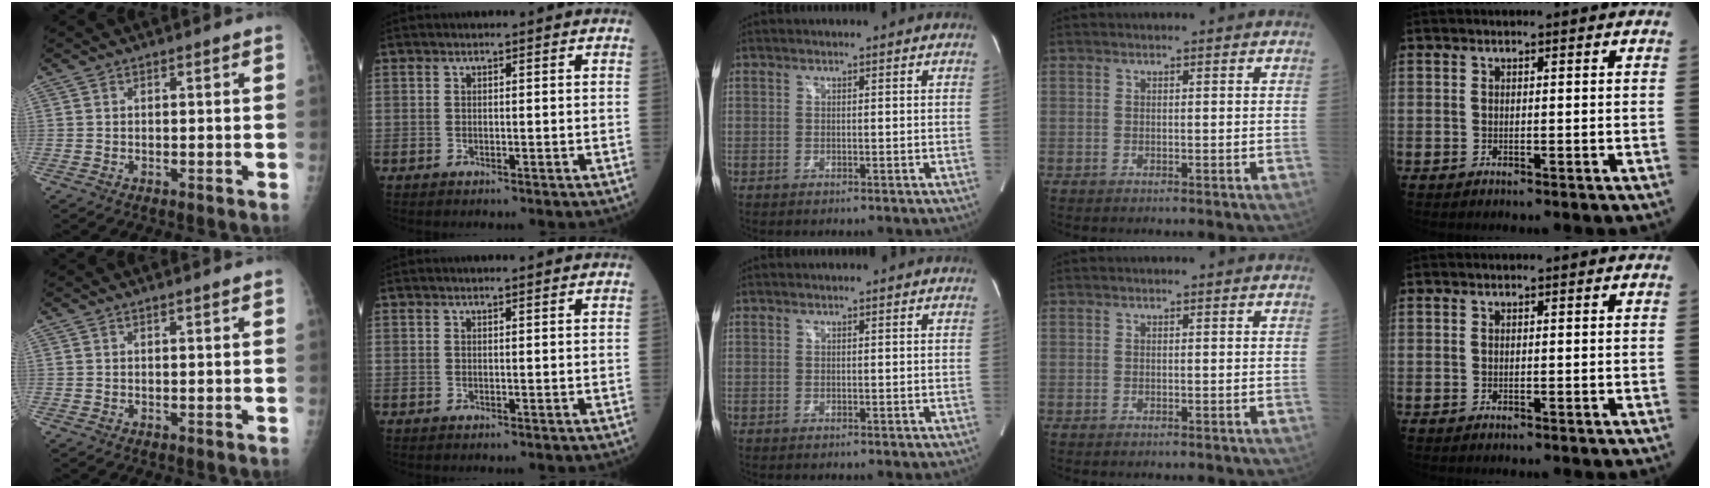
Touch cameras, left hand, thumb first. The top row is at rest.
{"thumb": {"total": 1.1, "force": [0.9, 0.0, 0.6], "torque": [-0.005, 0.001, 0.014]}, "index": {"total": 1.7, "force": [1.6, 0.0, 0.6], "torque": [-0.011, 0.007, 0.021]}}